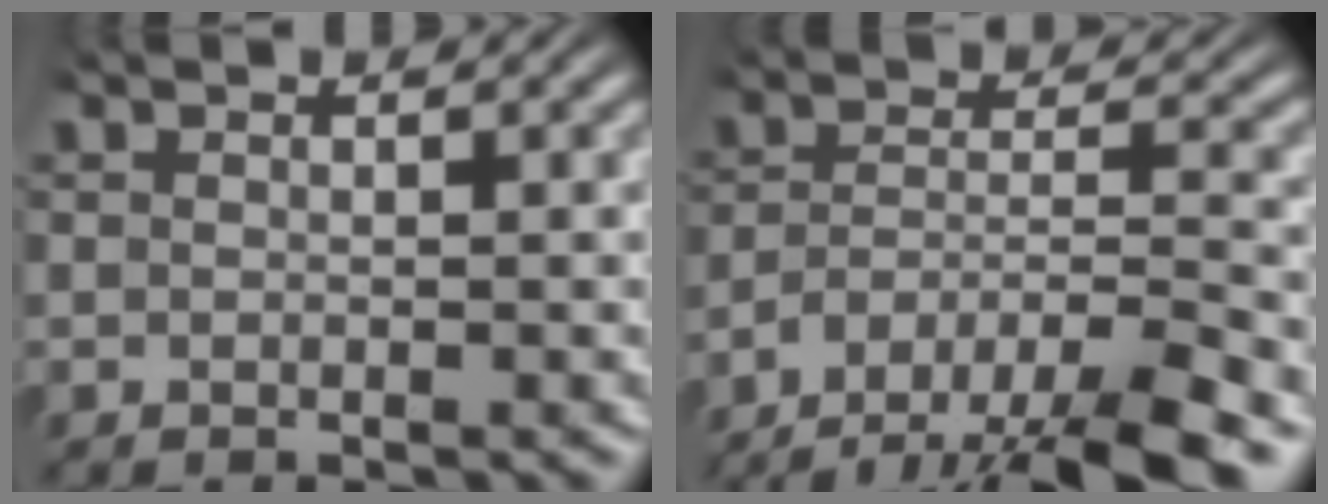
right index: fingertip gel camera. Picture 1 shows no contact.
{"total": 8.4, "force": [-5.0, 4.1, 5.3], "torque": [-0.089, -0.025, -0.074]}